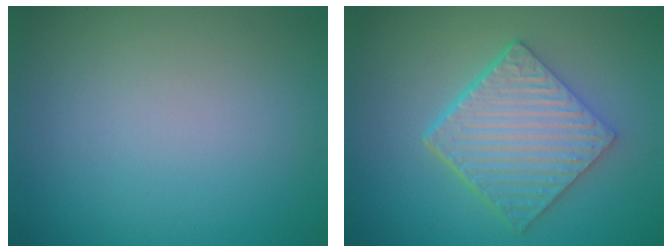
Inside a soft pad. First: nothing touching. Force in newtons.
{"total": 6.0, "press": 4.6, "slide": 3.9}